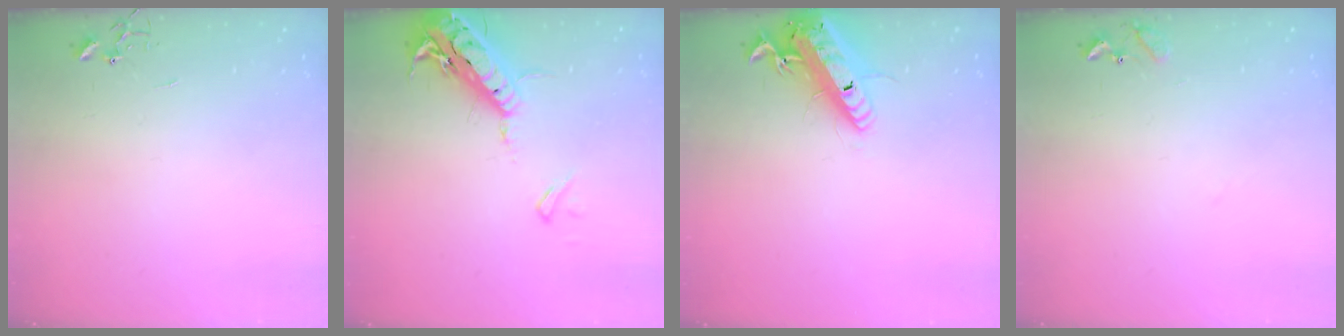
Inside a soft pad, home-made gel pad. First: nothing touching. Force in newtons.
{"total": 19.4, "press": 19.0, "slide": 4.2}
{"total": 17.3, "press": 17.0, "slide": 3.4}
{"total": 8.4, "press": 8.4, "slide": 0.5}